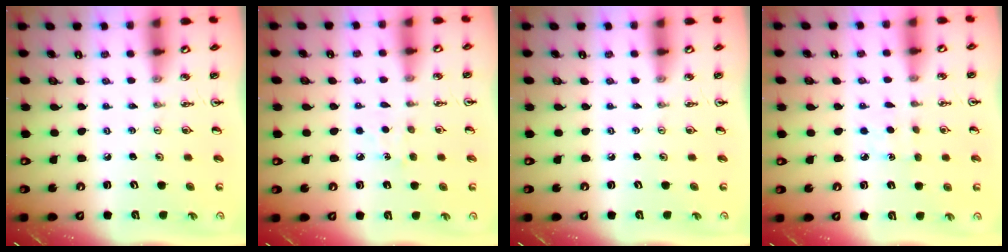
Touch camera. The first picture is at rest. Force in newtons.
{"total": 5.2, "press": 5.2, "slide": 0.6}
{"total": 0.0}
{"total": 2.4, "press": 2.4, "slide": 0.3}